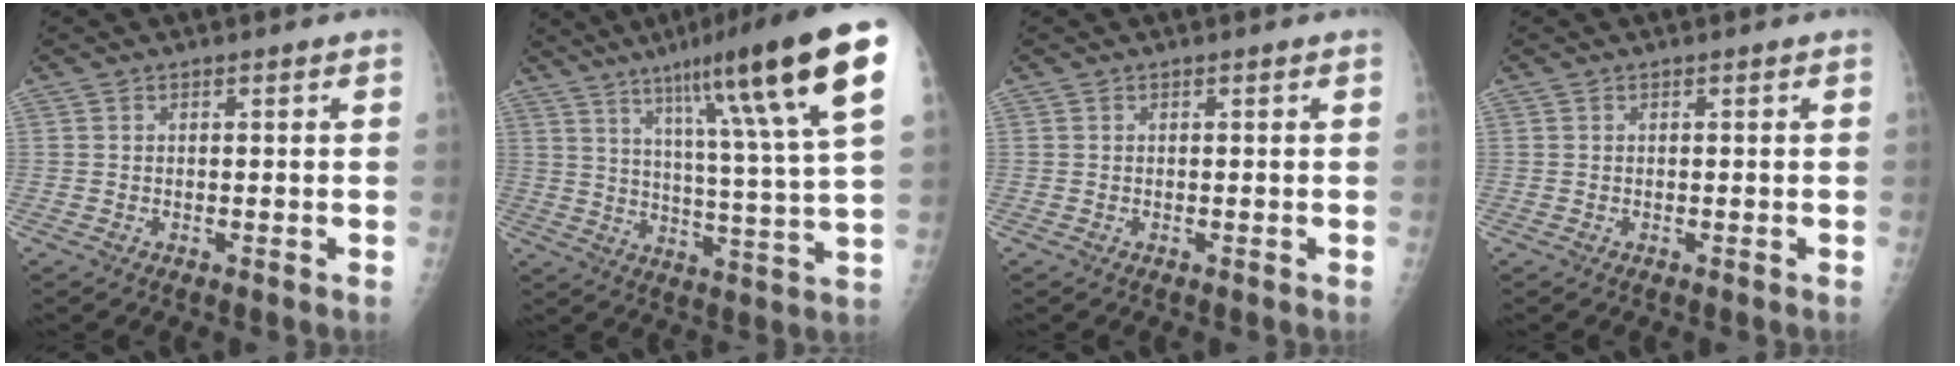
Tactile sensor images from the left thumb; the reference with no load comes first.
{"total": 23.2, "force": [11.8, 1.7, 19.9], "torque": [-0.287, -0.030, 0.173]}
{"total": 0.0}
{"total": 0.0}